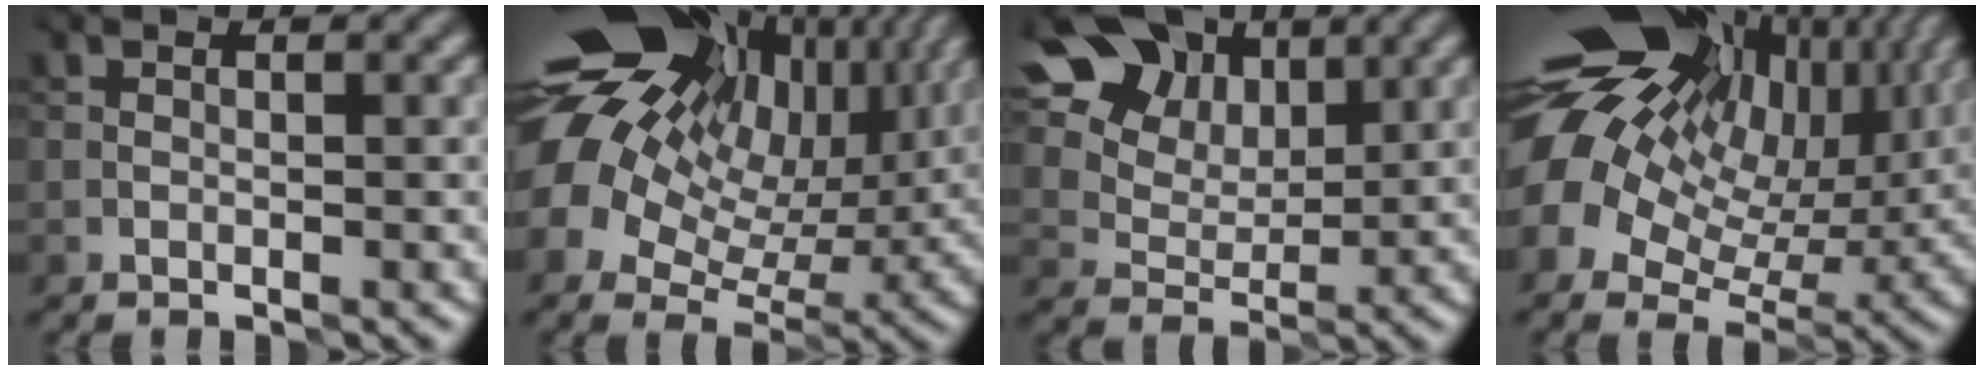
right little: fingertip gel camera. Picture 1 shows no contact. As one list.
[{"total": 21.3, "force": [8.3, 14.8, 12.8], "torque": [-0.272, 0.040, 0.132]}, {"total": 14.9, "force": [8.7, 10.0, 6.9], "torque": [-0.151, 0.029, 0.172]}, {"total": 20.0, "force": [7.3, 12.9, 13.4], "torque": [-0.268, 0.025, 0.124]}]